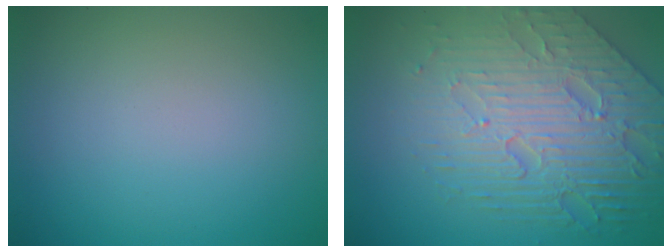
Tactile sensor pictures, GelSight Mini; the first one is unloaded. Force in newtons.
{"total": 7.6, "press": 5.6, "slide": 5.2}